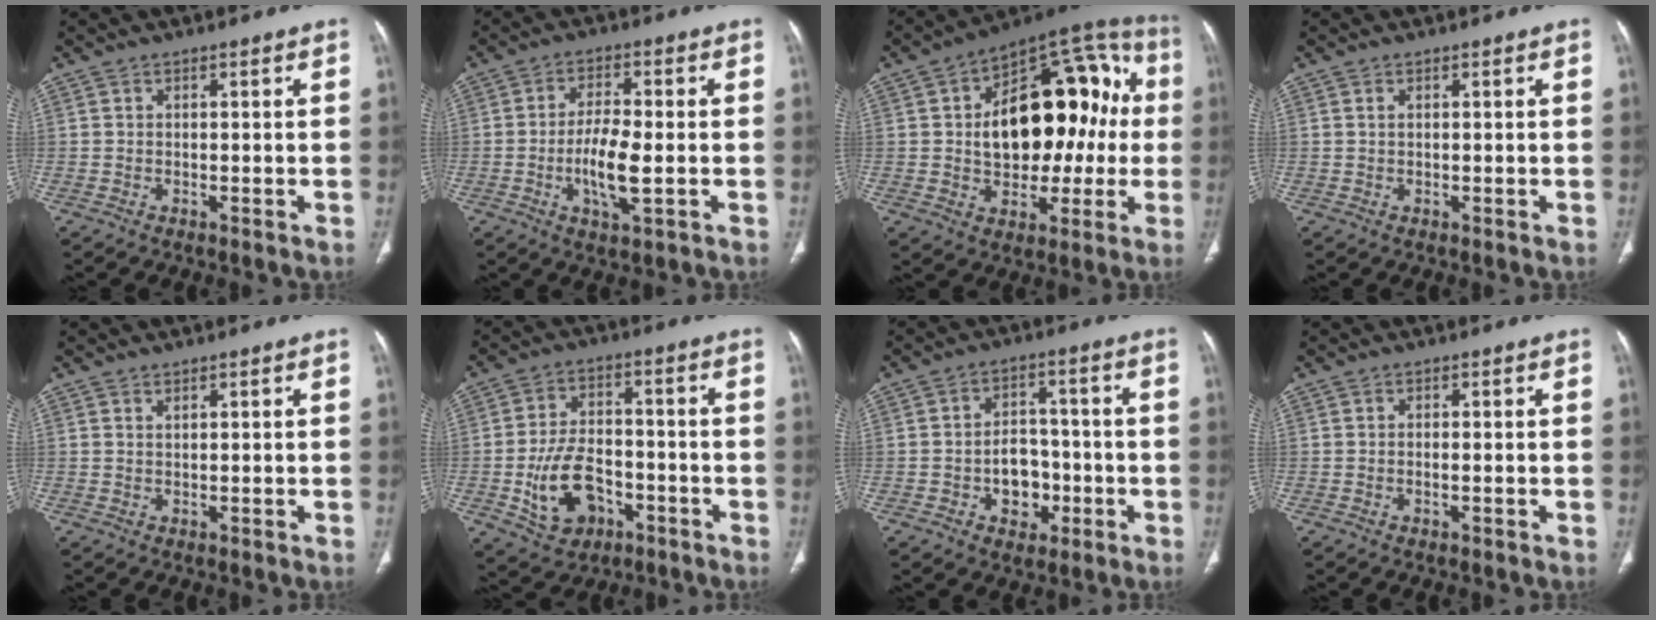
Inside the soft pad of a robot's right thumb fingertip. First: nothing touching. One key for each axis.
{"total": 7.9, "fx": -1.5, "fy": 2.5, "fz": 7.3, "tx": -0.143, "ty": -0.002, "tz": -0.030}
{"total": 24.9, "fx": 1.5, "fy": 14.7, "fz": 20.0, "tx": -0.247, "ty": 0.043, "tz": 0.025}
{"total": 0.6, "fx": 0.2, "fy": 0.3, "fz": 0.4, "tx": -0.010, "ty": 0.002, "tz": 0.004}
{"total": 0.6, "fx": 0.5, "fy": 0.2, "fz": 0.3, "tx": -0.006, "ty": -0.003, "tz": 0.010}
{"total": 11.9, "fx": -4.1, "fy": 8.0, "fz": 7.7, "tx": -0.121, "ty": 0.025, "tz": -0.063}
{"total": 8.0, "fx": -2.5, "fy": 6.1, "fz": 4.7, "tx": -0.034, "ty": 0.026, "tz": -0.036}
{"total": 0.7, "fx": -0.2, "fy": 0.2, "fz": 0.6, "tx": -0.015, "ty": 0.004, "tz": -0.004}